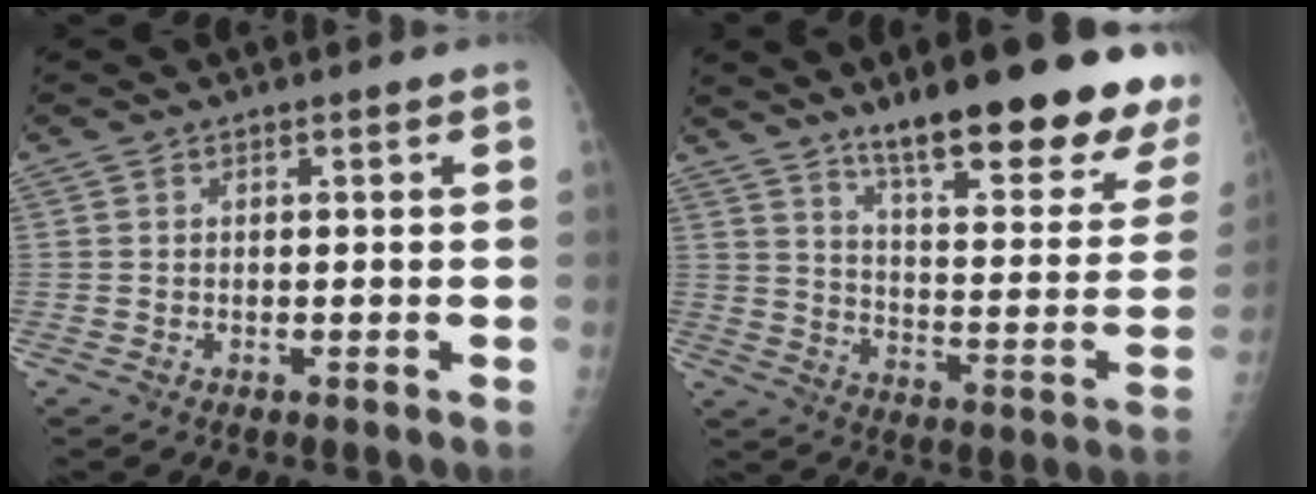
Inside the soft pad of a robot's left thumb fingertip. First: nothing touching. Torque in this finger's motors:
{"motor_torque": [2.12, 0.05, 1.11, -0.92, 0.13]}